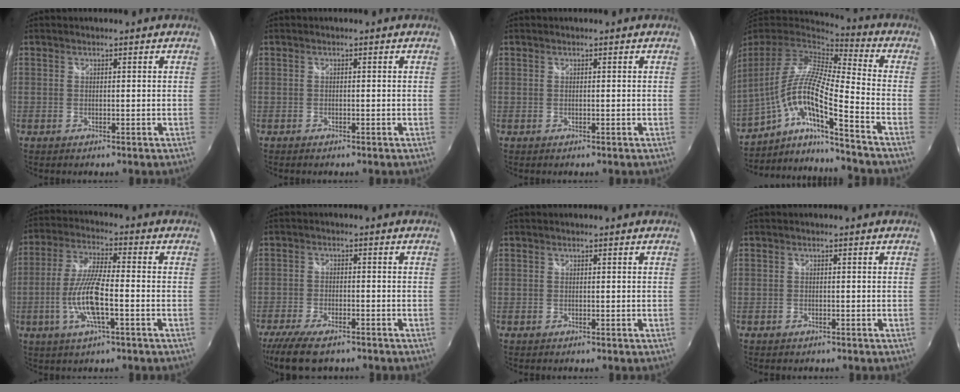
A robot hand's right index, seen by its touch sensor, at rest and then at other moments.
{"total": 0.7, "force": [-0.6, 0.3, 0.2], "torque": [-0.006, -0.003, -0.012]}
{"total": 0.0}
{"total": 16.3, "force": [-6.5, 1.1, 14.9], "torque": [-0.242, -0.035, -0.129]}
{"total": 10.5, "force": [-3.2, 1.7, 9.9], "torque": [-0.205, -0.004, -0.062]}
{"total": 10.4, "force": [-8.8, 2.5, 4.9], "torque": [-0.120, -0.031, -0.154]}
{"total": 0.0}
{"total": 1.2, "force": [-0.9, 0.9, 0.3], "torque": [-0.009, -0.002, -0.013]}